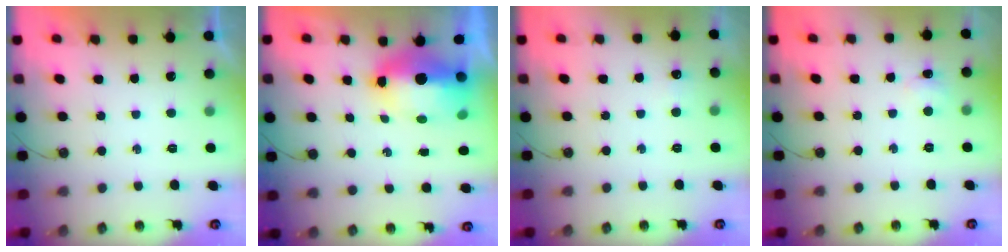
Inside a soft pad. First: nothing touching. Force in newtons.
{"total": 9.9, "press": 9.7, "slide": 1.8}
{"total": 3.9, "press": 3.8, "slide": 0.9}
{"total": 4.3, "press": 4.2, "slide": 0.7}